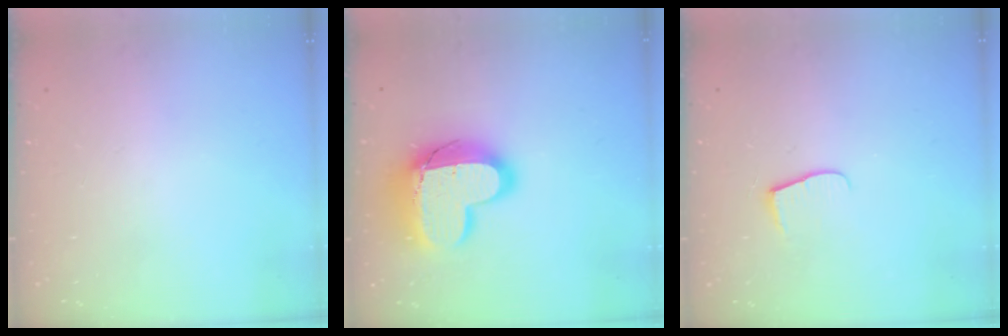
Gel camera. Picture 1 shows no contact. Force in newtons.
{"total": 18.5, "press": 18.5, "slide": 1.2}
{"total": 6.5, "press": 6.5, "slide": 0.7}